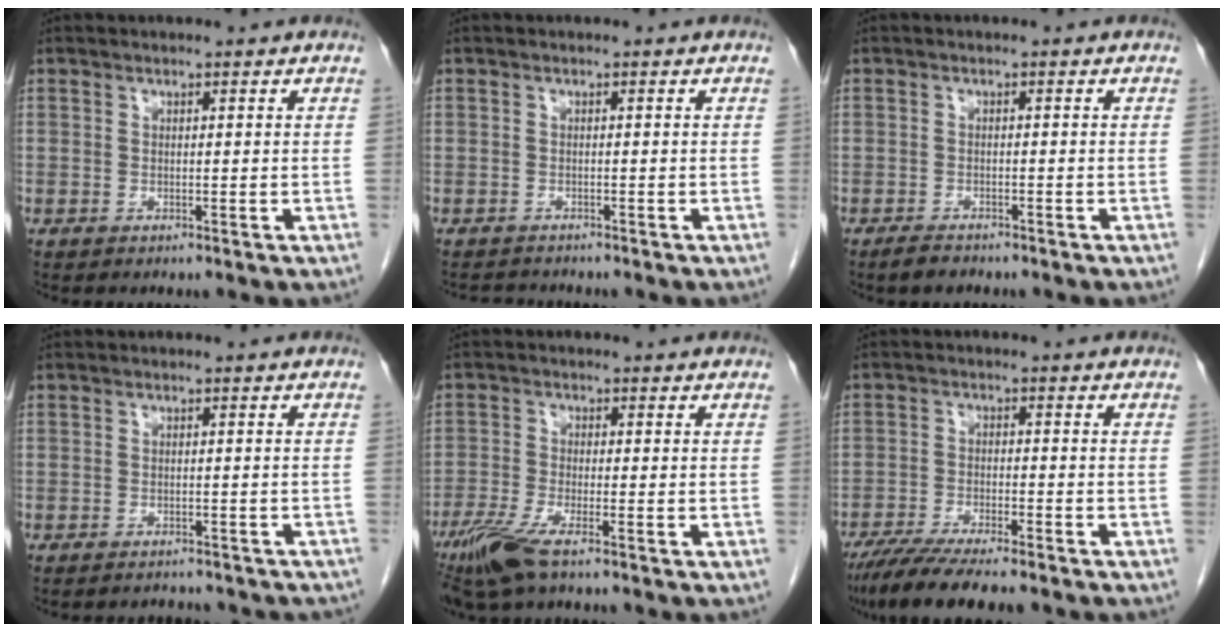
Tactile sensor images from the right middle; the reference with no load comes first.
{"total": 1.8, "force": [-1.7, 0.5, -0.2], "torque": [0.002, -0.007, -0.029]}
{"total": 2.1, "force": [-1.8, 0.7, 0.9], "torque": [-0.026, -0.003, -0.026]}
{"total": 7.8, "force": [-7.1, 2.6, 2.0], "torque": [-0.022, 0.002, -0.070]}
{"total": 6.4, "force": [-4.4, 0.7, 4.6], "torque": [-0.100, -0.018, -0.087]}
{"total": 10.3, "force": [-8.5, 1.2, 5.8], "torque": [-0.093, -0.022, -0.134]}